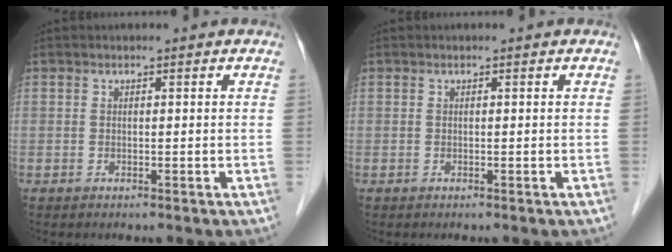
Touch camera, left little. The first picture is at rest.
{"total": 0.0}